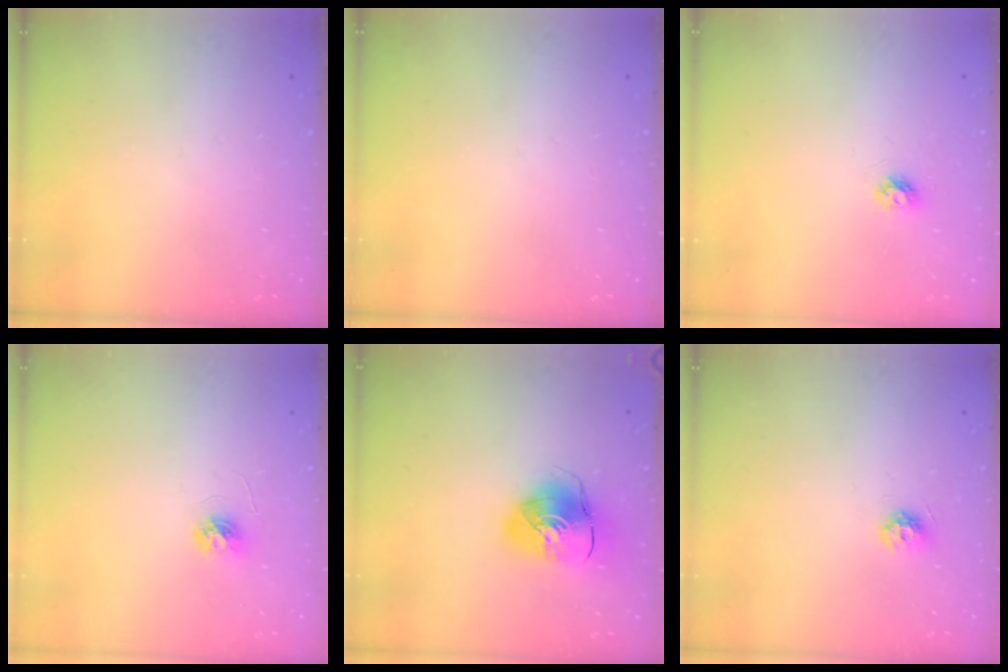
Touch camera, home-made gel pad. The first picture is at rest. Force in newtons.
{"total": 0.0}
{"total": 3.8, "press": 3.8, "slide": 0.5}
{"total": 3.7, "press": 3.7, "slide": 0.3}
{"total": 10.8, "press": 10.7, "slide": 1.5}
{"total": 7.6, "press": 7.5, "slide": 1.1}